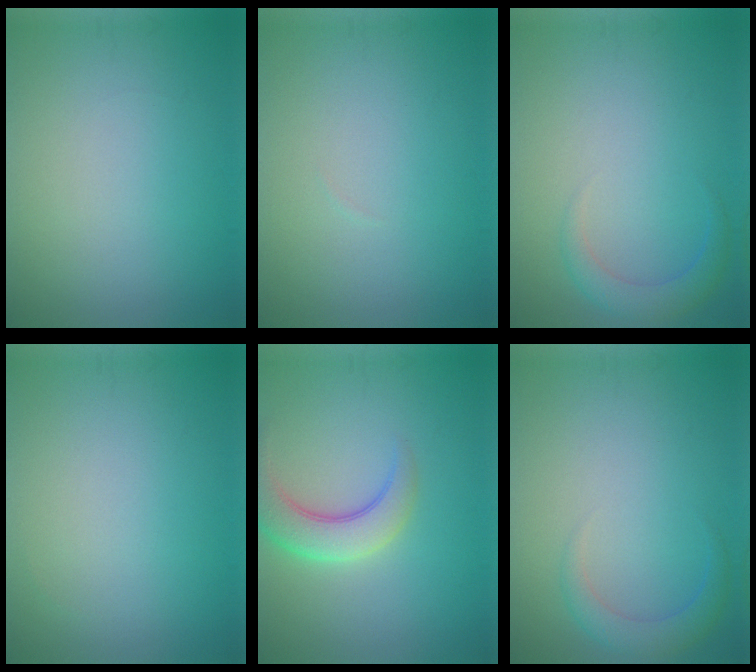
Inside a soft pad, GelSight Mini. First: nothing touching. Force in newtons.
{"total": 0.0}
{"total": 2.3, "press": 2.3, "slide": 0.2}
{"total": 0.0}
{"total": 4.6, "press": 4.6, "slide": 0.2}
{"total": 2.3, "press": 2.3, "slide": 0.2}